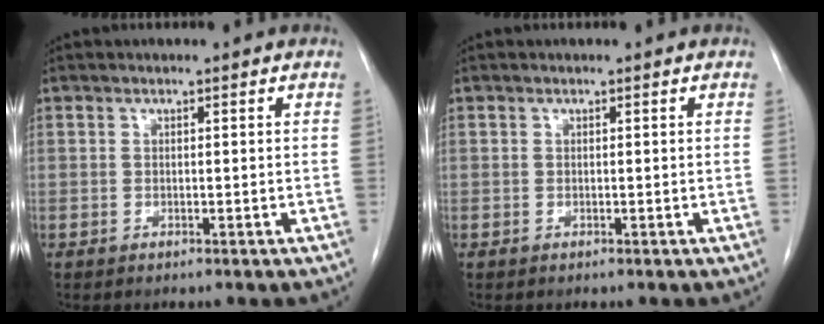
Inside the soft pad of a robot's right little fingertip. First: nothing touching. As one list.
[{"total": 0.0}]